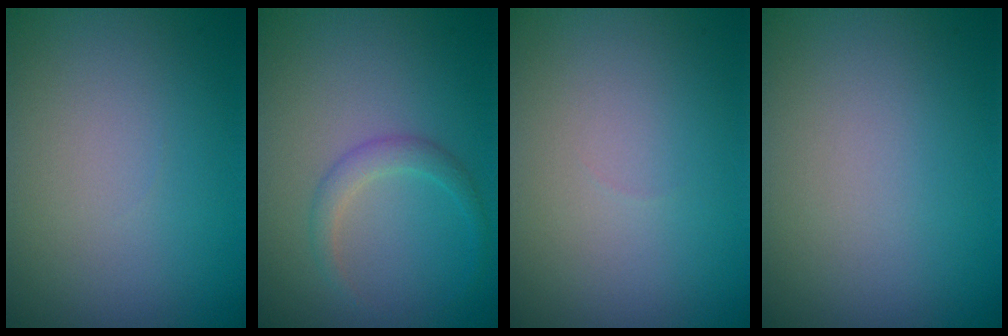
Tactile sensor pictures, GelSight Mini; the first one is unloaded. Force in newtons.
{"total": 1.7, "press": 1.7, "slide": 0.1}
{"total": 0.0}
{"total": 0.0}